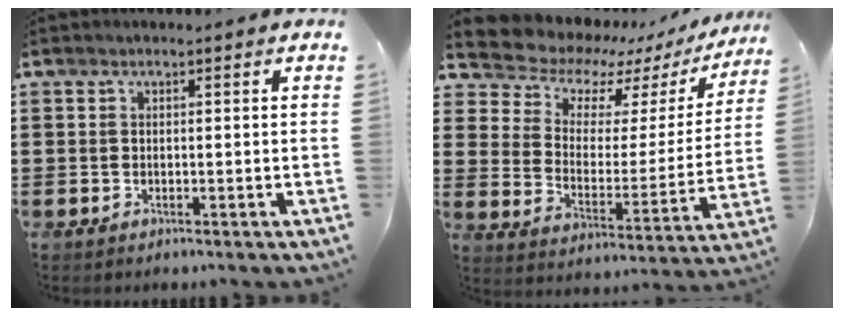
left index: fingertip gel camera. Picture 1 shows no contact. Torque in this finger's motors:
{"motor_torque": [2.14, 0.00, 1.05, 0.21]}